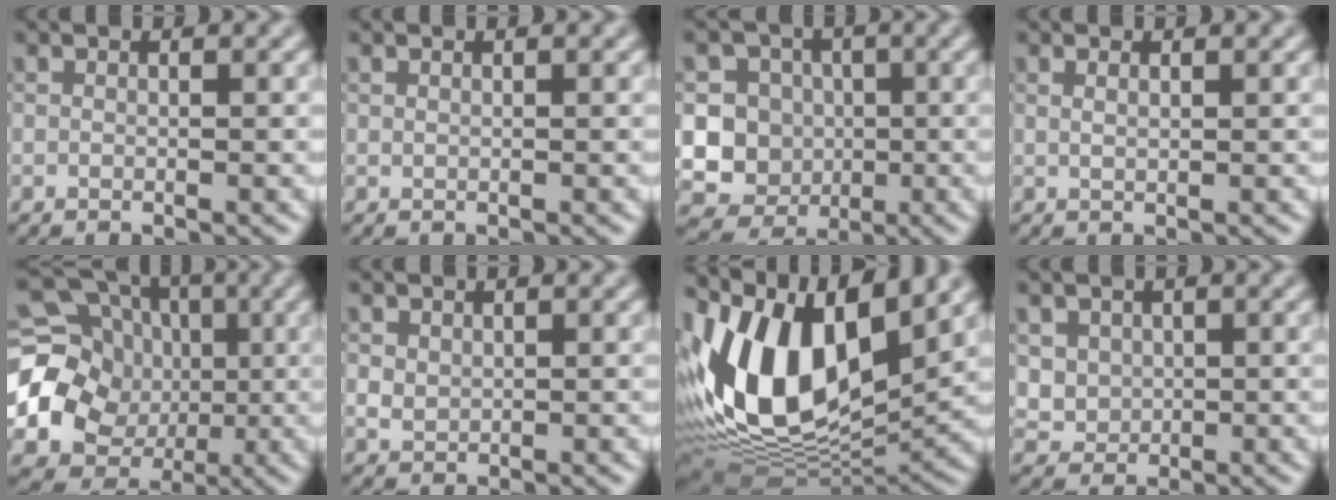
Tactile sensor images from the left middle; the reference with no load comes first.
{"total": 0.0}
{"total": 10.8, "force": [-0.4, 10.4, 3.0], "torque": [-0.062, 0.021, -0.024]}
{"total": 0.9, "force": [0.6, 0.2, 0.6], "torque": [-0.012, -0.001, 0.010]}
{"total": 21.3, "force": [-0.3, 19.4, 8.7], "torque": [-0.183, 0.005, -0.042]}
{"total": 1.3, "force": [0.5, 1.1, 0.6], "torque": [-0.012, -0.001, 0.012]}
{"total": 14.1, "force": [3.9, 7.3, 11.4], "torque": [-0.224, 0.003, 0.070]}
{"total": 3.0, "force": [1.1, 2.6, 1.1], "torque": [-0.033, -0.006, 0.038]}